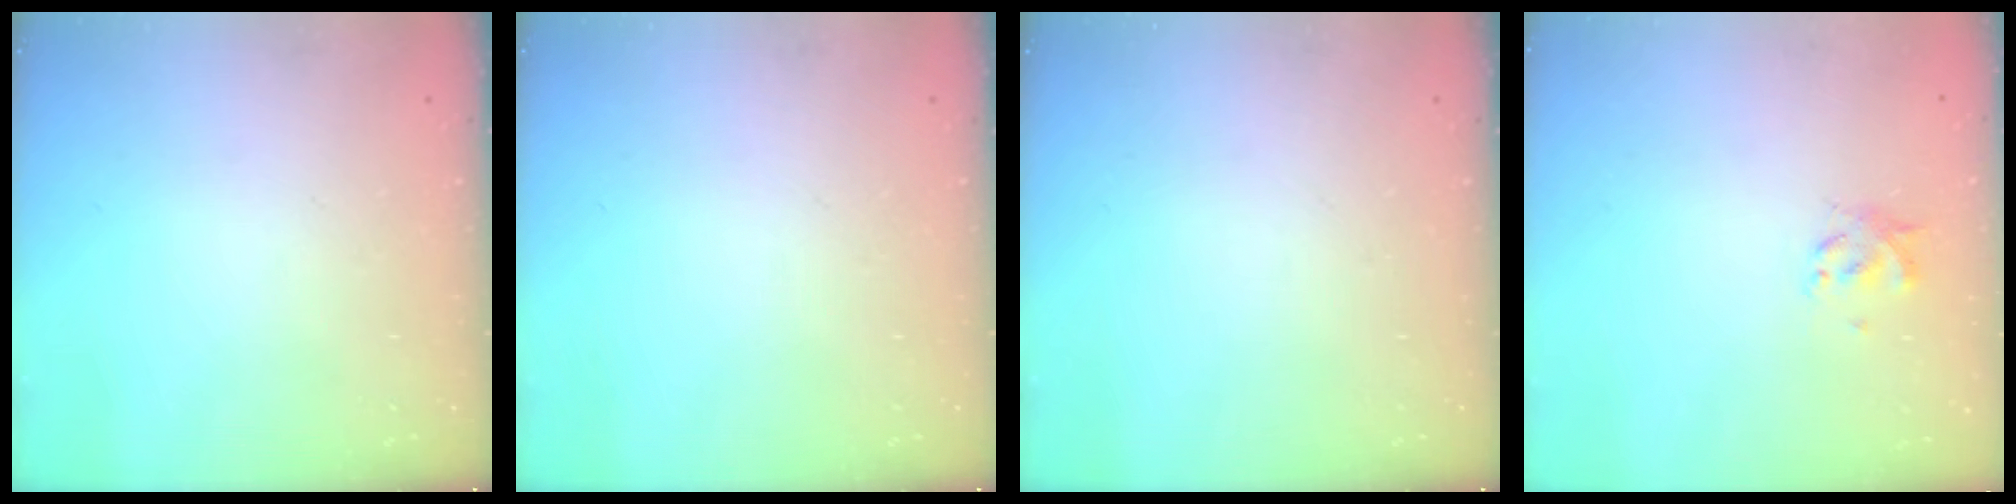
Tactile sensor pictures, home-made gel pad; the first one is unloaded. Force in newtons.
{"total": 0.0}
{"total": 0.0}
{"total": 2.8, "press": 2.8, "slide": 0.6}